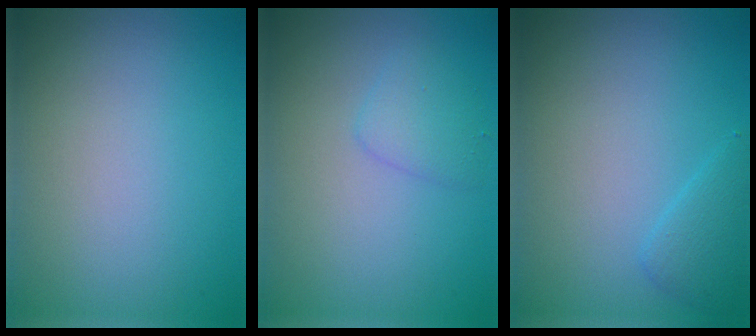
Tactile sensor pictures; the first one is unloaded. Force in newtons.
{"total": 1.7, "press": 1.7, "slide": 0.2}
{"total": 1.7, "press": 1.7, "slide": 0.1}